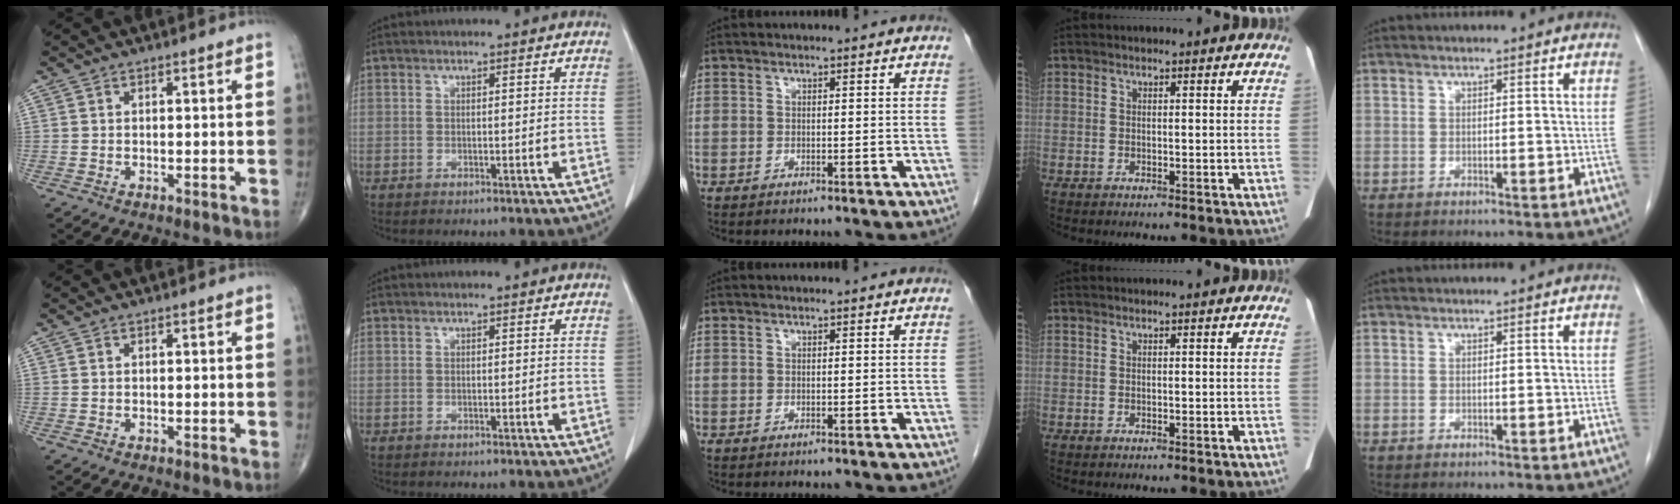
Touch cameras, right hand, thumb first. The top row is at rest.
{}